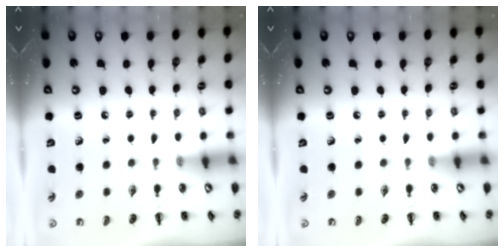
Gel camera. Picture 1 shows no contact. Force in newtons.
{"total": 0.0}